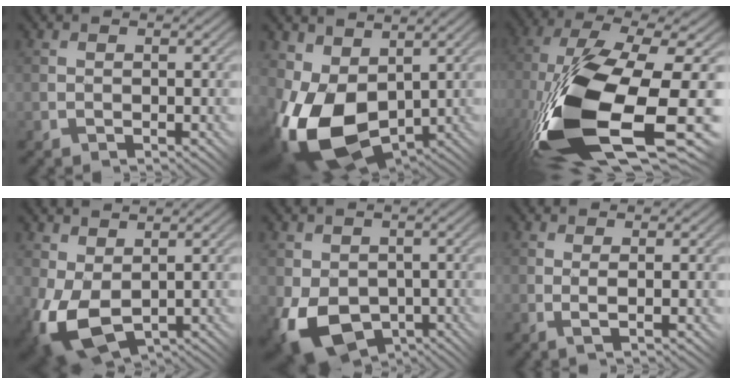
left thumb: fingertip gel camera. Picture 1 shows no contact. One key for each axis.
{"total": 12.3, "fx": -1.3, "fy": 7.4, "fz": 9.8, "tx": -0.239, "ty": -0.020, "tz": -0.024}
{"total": 17.8, "fx": -5.6, "fy": 6.2, "fz": 15.7, "tx": -0.349, "ty": -0.034, "tz": -0.084}
{"total": 7.7, "fx": -1.2, "fy": 4.6, "fz": 6.1, "tx": -0.160, "ty": -0.020, "tz": -0.012}
{"total": 9.8, "fx": -3.8, "fy": 6.6, "fz": 6.2, "tx": -0.125, "ty": -0.024, "tz": -0.065}
{"total": 1.7, "fx": 0.5, "fy": -0.6, "fz": 1.5, "tx": -0.027, "ty": 0.008, "tz": 0.008}